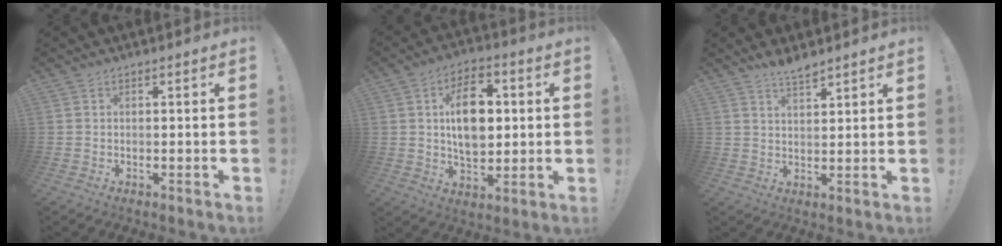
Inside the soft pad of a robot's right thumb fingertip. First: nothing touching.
{"total": 14.6, "force": [2.4, 9.5, 10.8], "torque": [-0.169, 0.011, 0.041]}
{"total": 4.4, "force": [3.9, 0.8, 1.9], "torque": [-0.028, -0.030, 0.068]}